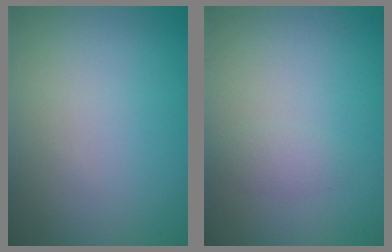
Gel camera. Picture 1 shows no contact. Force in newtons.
{"total": 1.1, "press": 1.1, "slide": 0.0}